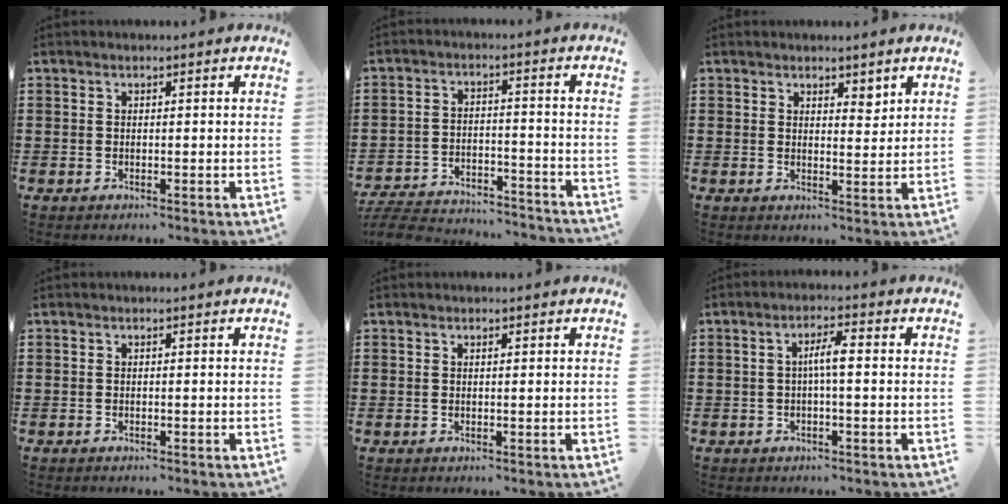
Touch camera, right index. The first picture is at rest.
{"total": 5.9, "force": [-5.7, 0.7, 1.2], "torque": [-0.030, 0.003, -0.115]}
{"total": 2.6, "force": [2.2, 1.2, 0.7], "torque": [-0.010, 0.002, 0.040]}
{"total": 0.0}
{"total": 0.0}
{"total": 3.5, "force": [-0.1, 0.6, 3.4], "torque": [-0.064, 0.004, -0.006]}